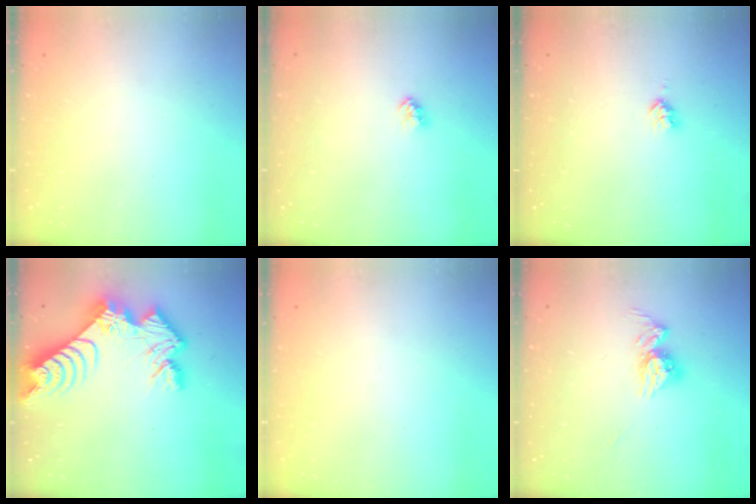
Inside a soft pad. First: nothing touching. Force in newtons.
{"total": 2.3, "press": 2.3, "slide": 0.1}
{"total": 2.8, "press": 2.8, "slide": 0.2}
{"total": 13.7, "press": 13.7, "slide": 1.1}
{"total": 0.0}
{"total": 9.4, "press": 9.4, "slide": 0.8}